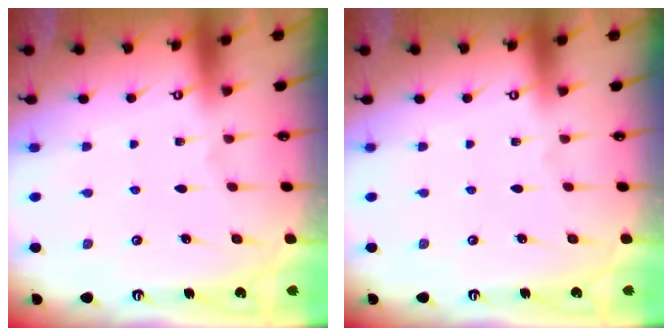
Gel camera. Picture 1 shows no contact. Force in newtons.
{"total": 0.0}